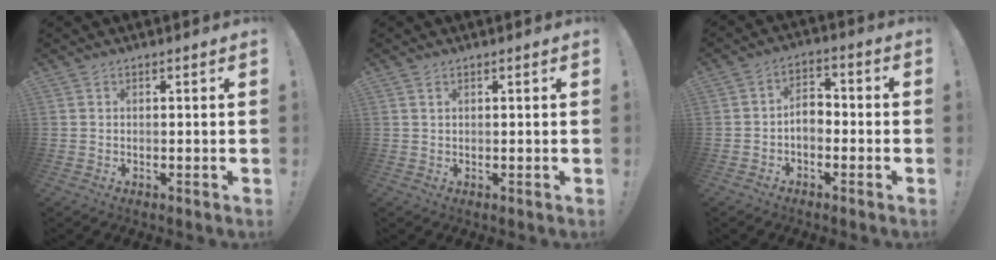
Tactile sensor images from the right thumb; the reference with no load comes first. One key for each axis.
{"total": 1.0, "fx": 0.6, "fy": 0.3, "fz": 0.7, "tx": -0.010, "ty": -0.001, "tz": 0.009}
{"total": 6.4, "fx": -1.5, "fy": 4.4, "fz": 4.4, "tx": -0.087, "ty": 0.005, "tz": -0.027}